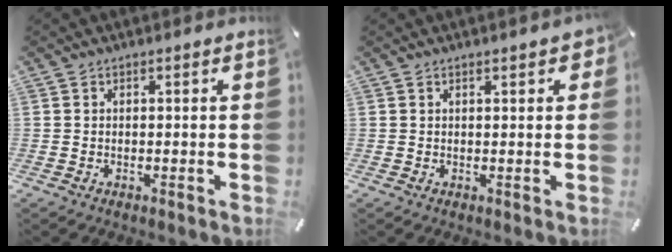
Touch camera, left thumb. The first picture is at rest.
{"total": 2.3, "force": [1.1, 0.9, 1.8], "torque": [-0.028, 0.000, 0.017]}